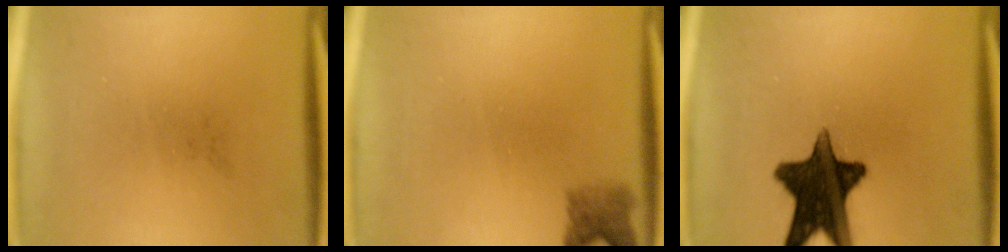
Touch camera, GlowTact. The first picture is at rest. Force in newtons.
{"total": 2.7}
{"total": 14.8}